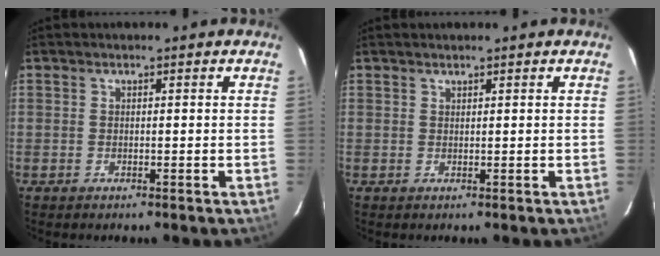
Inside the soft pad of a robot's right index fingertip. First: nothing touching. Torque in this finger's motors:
{"motor_torque": [-0.13, 0.03, -0.05, 0.00]}